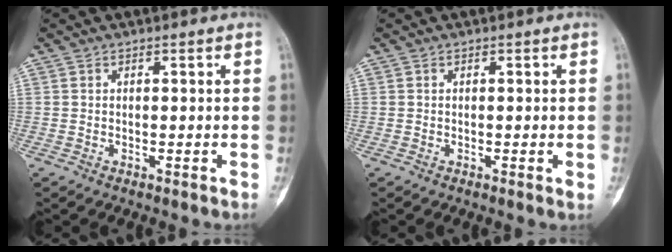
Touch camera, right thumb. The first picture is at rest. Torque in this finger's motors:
{"motor_torque": [-0.17, 0.12, -0.01, -0.15, 0.03]}